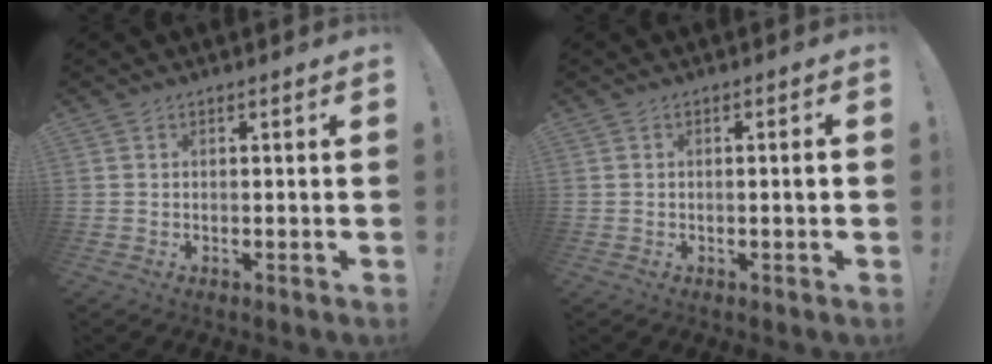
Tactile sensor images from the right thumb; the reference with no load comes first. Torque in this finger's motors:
{"motor_torque": [-0.02, 0.03, 0.28, -0.04, 0.05]}